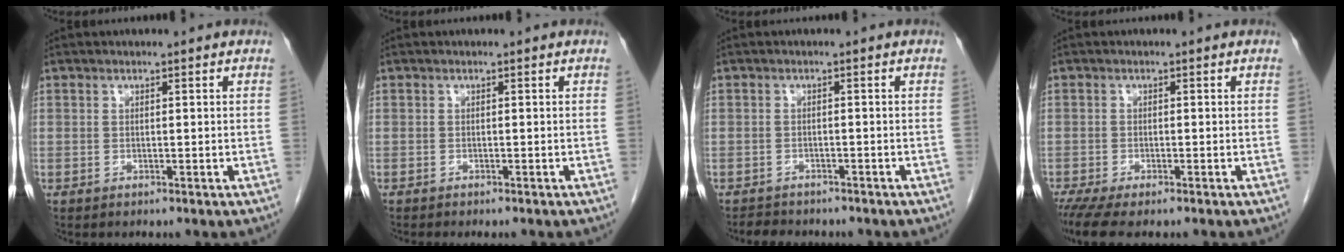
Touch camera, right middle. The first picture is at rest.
{"total": 1.9, "force": [-1.6, 0.3, 0.8], "torque": [-0.014, -0.004, -0.020]}
{"total": 4.3, "force": [-3.8, 1.6, 1.2], "torque": [-0.025, -0.005, -0.052]}
{"total": 6.0, "force": [-4.6, 1.3, 3.5], "torque": [-0.053, -0.014, -0.074]}